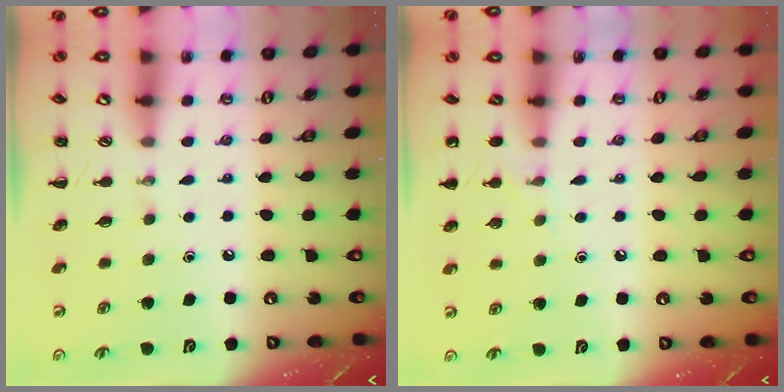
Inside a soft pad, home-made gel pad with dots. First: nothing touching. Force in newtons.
{"total": 5.5, "press": 5.2, "slide": 1.9}